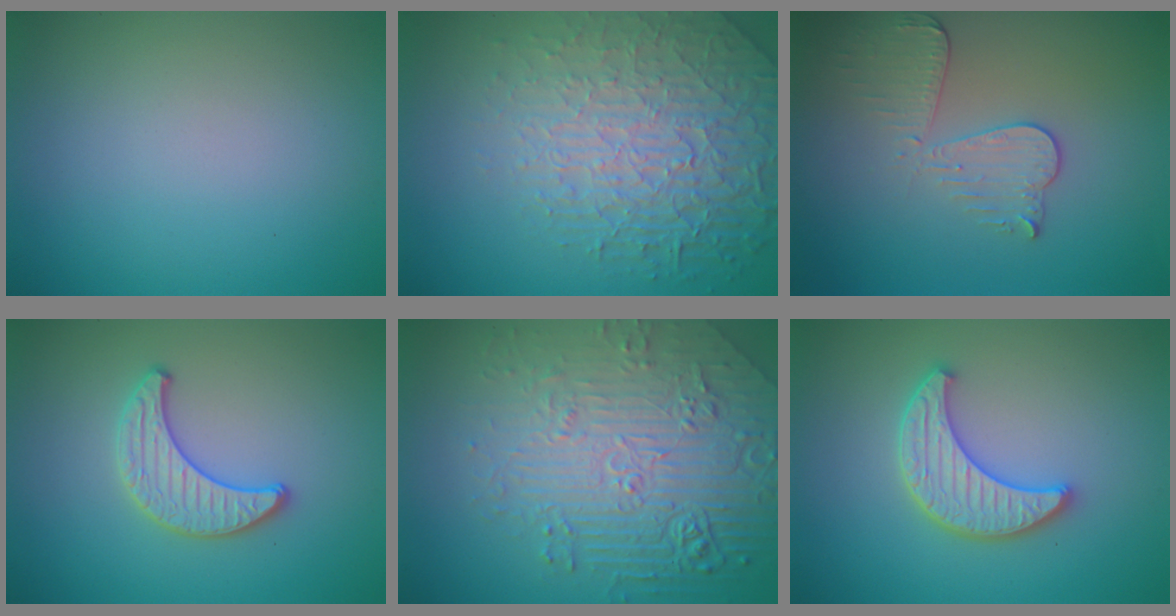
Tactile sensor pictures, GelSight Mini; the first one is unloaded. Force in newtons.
{"total": 7.0, "press": 5.6, "slide": 4.2}
{"total": 3.6, "press": 3.1, "slide": 1.8}
{"total": 2.4, "press": 2.4, "slide": 0.1}
{"total": 8.9, "press": 6.2, "slide": 6.4}
{"total": 4.2, "press": 3.8, "slide": 1.9}